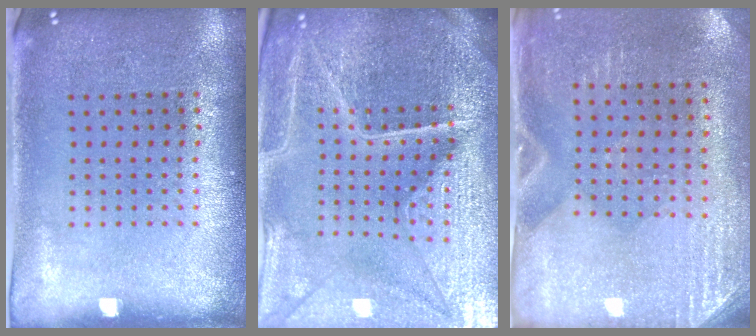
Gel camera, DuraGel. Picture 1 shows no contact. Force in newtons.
{"total": 6.0, "press": 5.4, "slide": 2.5}
{"total": 2.8, "press": 2.5, "slide": 1.3}